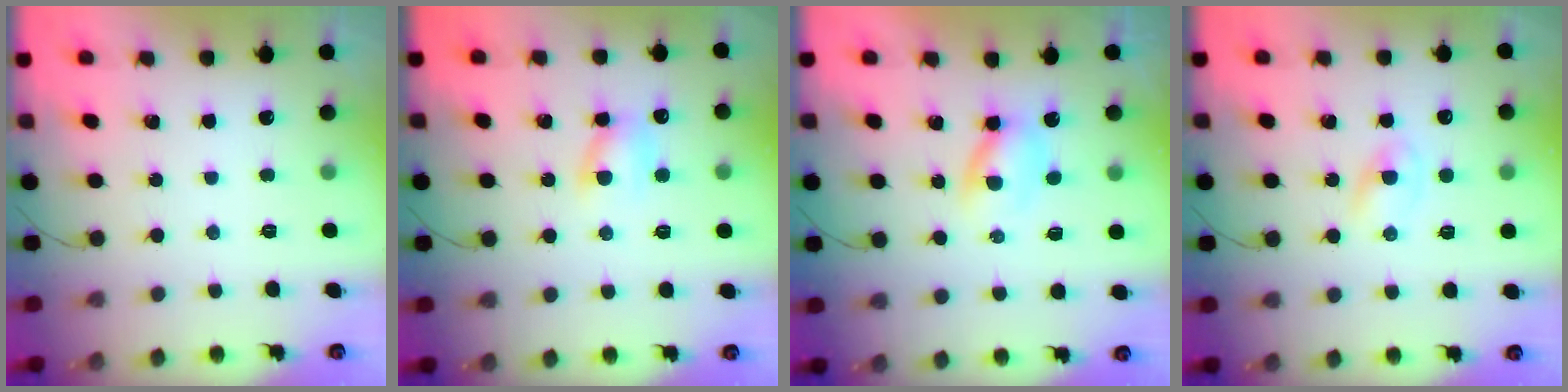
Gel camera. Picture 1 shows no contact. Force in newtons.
{"total": 6.9, "press": 6.7, "slide": 1.4}
{"total": 3.1, "press": 3.0, "slide": 0.7}
{"total": 2.6, "press": 2.3, "slide": 1.1}